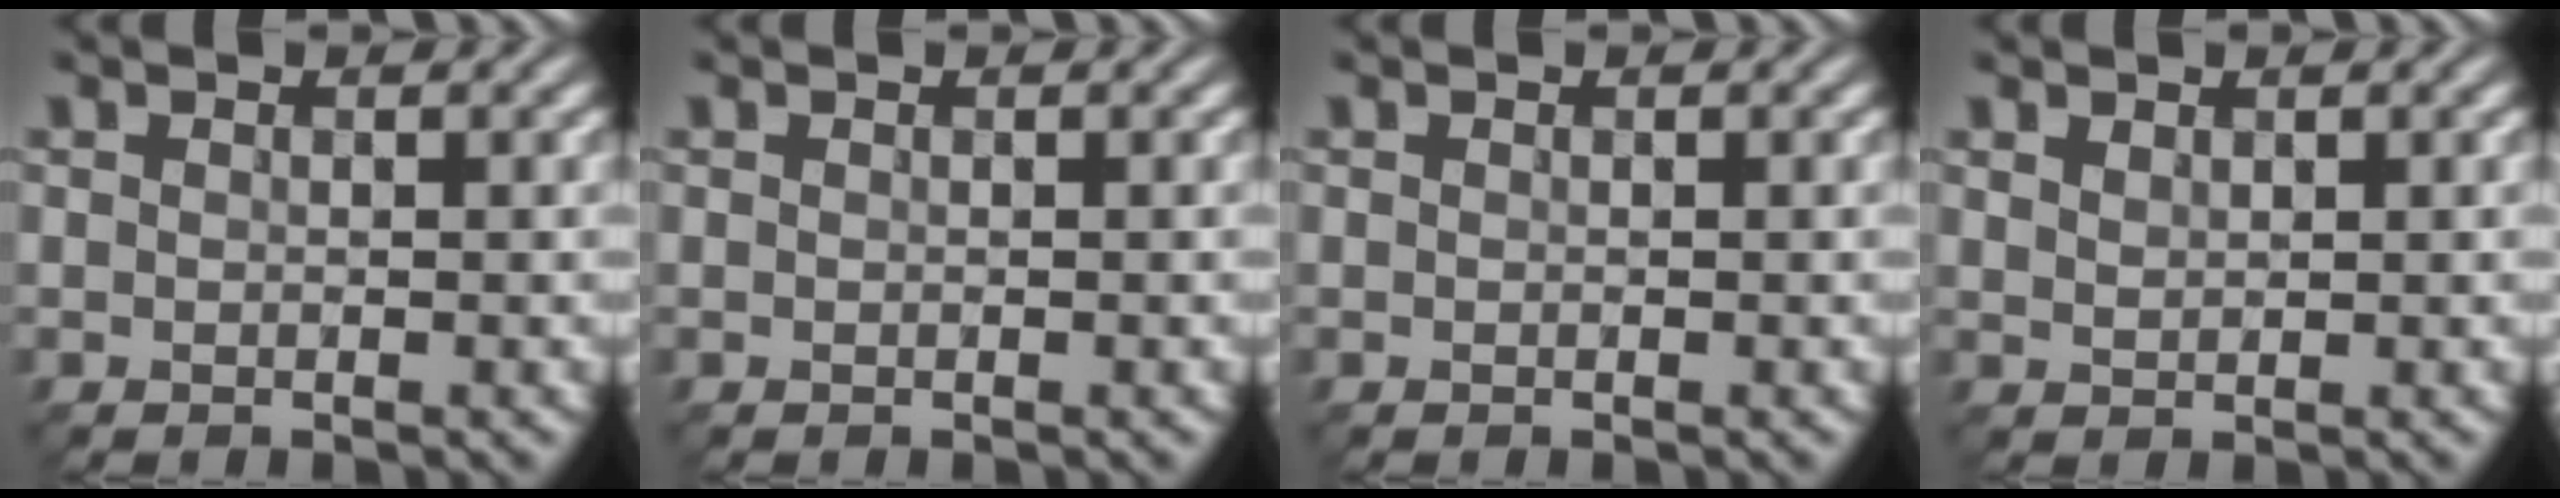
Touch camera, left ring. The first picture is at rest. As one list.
[{"total": 0.0}, {"total": 0.0}, {"total": 0.9, "force": [0.7, 0.4, 0.4], "torque": [-0.013, -0.001, 0.018]}]